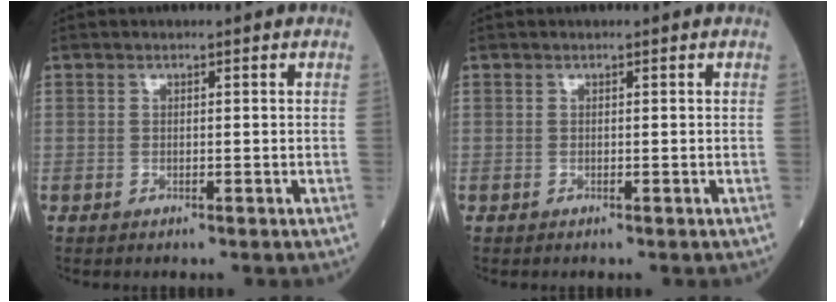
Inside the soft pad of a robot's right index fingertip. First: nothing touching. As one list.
[{"total": 0.0}]